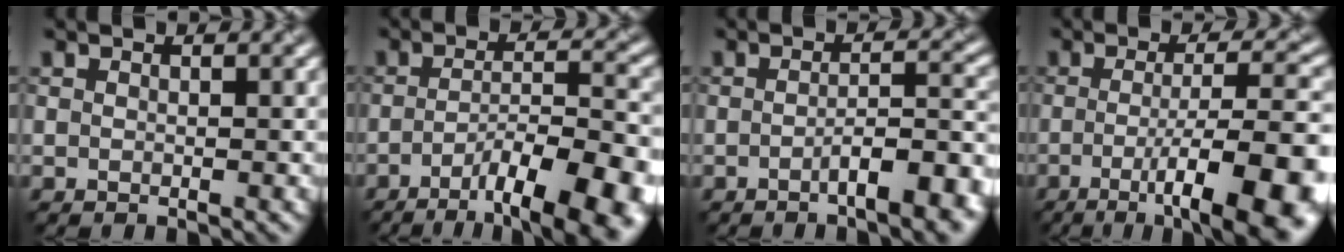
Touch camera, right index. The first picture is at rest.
{"total": 12.1, "force": [-6.2, 3.3, 9.8], "torque": [-0.127, -0.007, -0.087]}
{"total": 6.1, "force": [-2.9, 1.6, 5.2], "torque": [-0.066, 0.006, -0.049]}
{"total": 12.2, "force": [-3.6, 3.3, 11.2], "torque": [-0.138, -0.005, -0.045]}